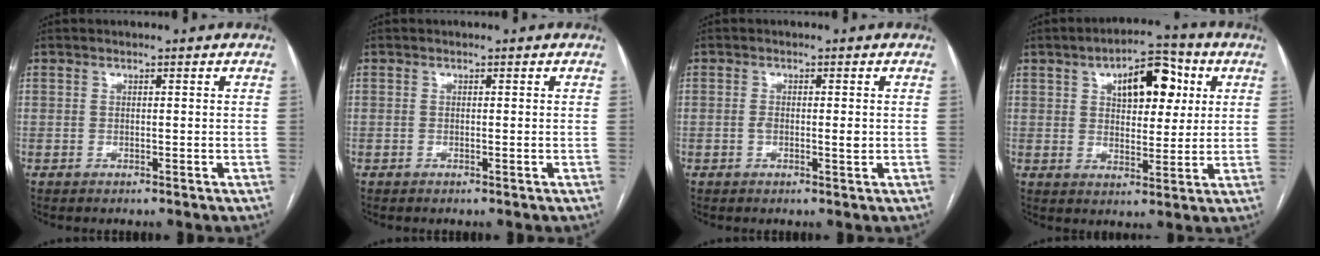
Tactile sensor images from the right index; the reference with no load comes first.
{"total": 0.0}
{"total": 2.3, "force": [-0.2, 0.8, 2.2], "torque": [-0.037, -0.001, -0.003]}
{"total": 10.6, "force": [3.8, 5.1, 8.4], "torque": [-0.120, 0.025, 0.059]}